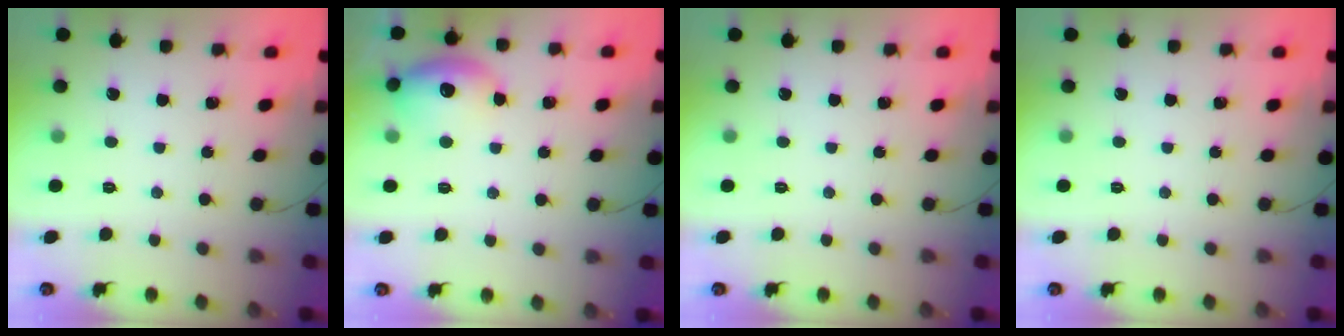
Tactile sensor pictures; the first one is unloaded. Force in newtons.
{"total": 11.8, "press": 11.7, "slide": 1.6}
{"total": 0.0}
{"total": 0.0}